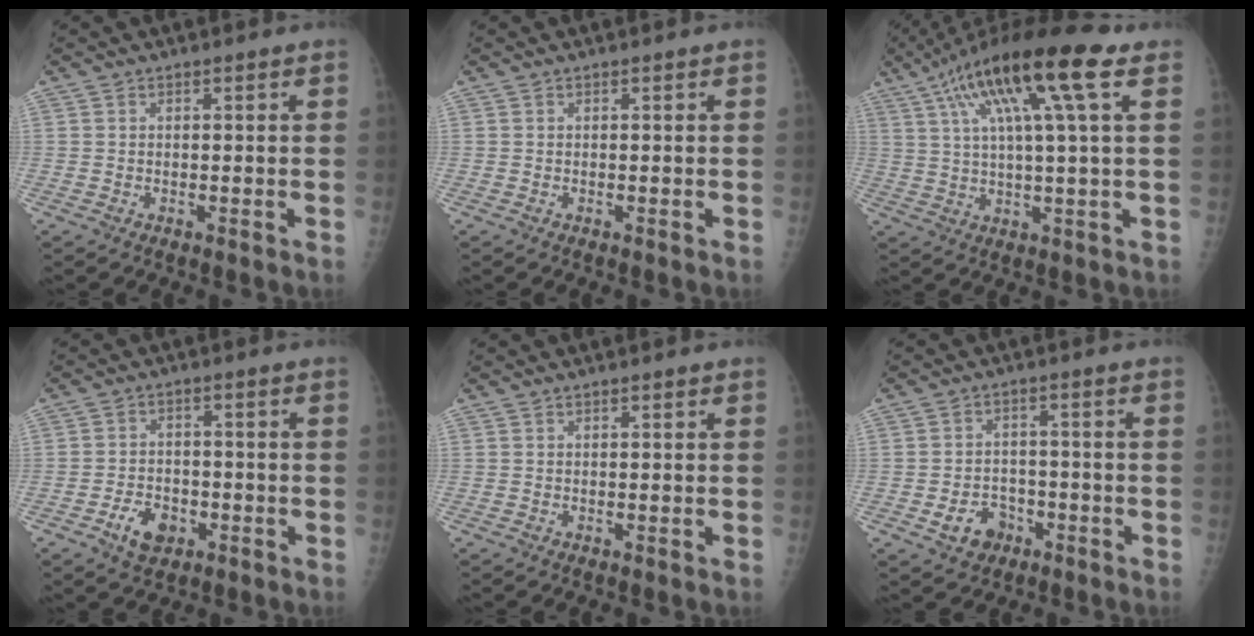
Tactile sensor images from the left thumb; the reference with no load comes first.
{"total": 0.0}
{"total": 17.7, "force": [7.7, 2.4, 15.7], "torque": [-0.279, 0.011, 0.126]}
{"total": 5.9, "force": [-2.8, 3.9, 3.4], "torque": [-0.045, 0.018, -0.043]}
{"total": 0.6, "force": [0.4, 0.1, 0.5], "torque": [-0.008, 0.001, 0.006]}
{"total": 5.8, "force": [-2.6, 4.6, 2.4], "torque": [-0.020, 0.023, -0.037]}